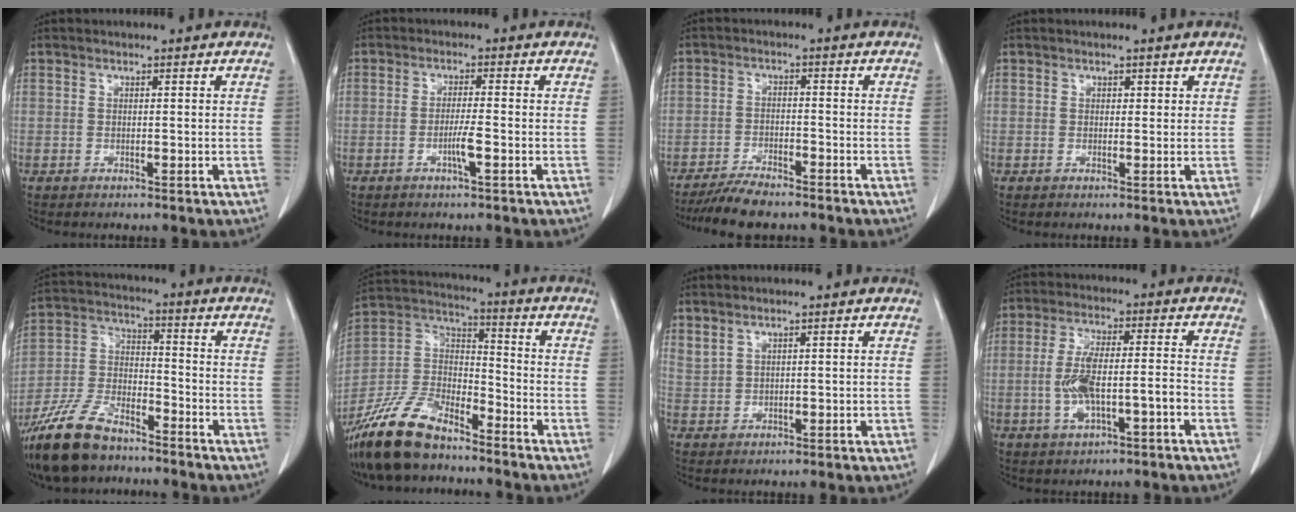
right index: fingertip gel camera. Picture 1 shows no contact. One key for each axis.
{"total": 2.9, "fx": -1.1, "fy": -0.2, "fz": 2.7, "tx": -0.051, "ty": -0.002, "tz": -0.020}
{"total": 6.9, "fx": -6.0, "fy": 1.2, "fz": 3.2, "tx": -0.051, "ty": -0.017, "tz": -0.105}
{"total": 0.9, "fx": 0.5, "fy": 0.7, "fz": 0.3, "tx": 0.008, "ty": 0.000, "tz": 0.004}
{"total": 12.8, "fx": -9.9, "fy": 4.7, "fz": 6.6, "tx": -0.142, "ty": -0.010, "tz": -0.190}
{"total": 15.3, "fx": -12.1, "fy": 5.2, "fz": 7.7, "tx": -0.163, "ty": 0.003, "tz": -0.231}
{"total": 1.9, "fx": 1.7, "fy": 0.6, "fz": 0.7, "tx": -0.018, "ty": 0.008, "tz": 0.046}
{"total": 8.6, "fx": -2.5, "fy": 2.1, "fz": 7.9, "tx": -0.156, "ty": 0.014, "tz": -0.039}